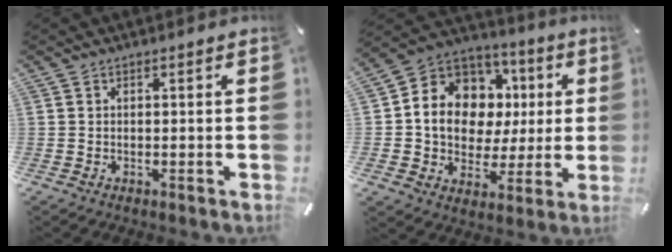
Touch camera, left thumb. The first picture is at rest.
{"total": 12.6, "force": [1.4, 10.9, 6.0], "torque": [-0.124, -0.019, 0.035]}